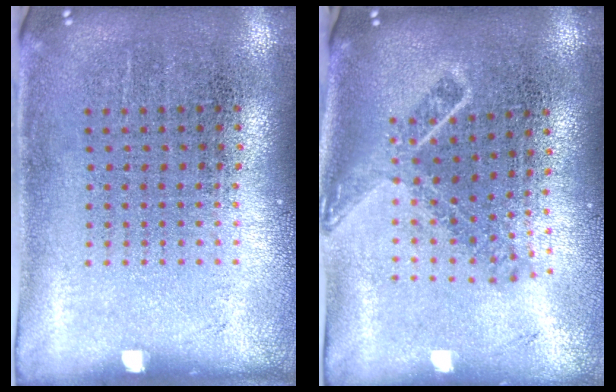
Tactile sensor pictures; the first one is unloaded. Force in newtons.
{"total": 1.8, "press": 1.3, "slide": 1.2}